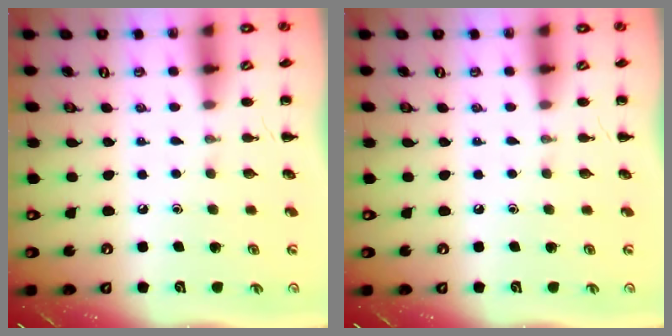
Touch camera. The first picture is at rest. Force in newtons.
{"total": 0.0}